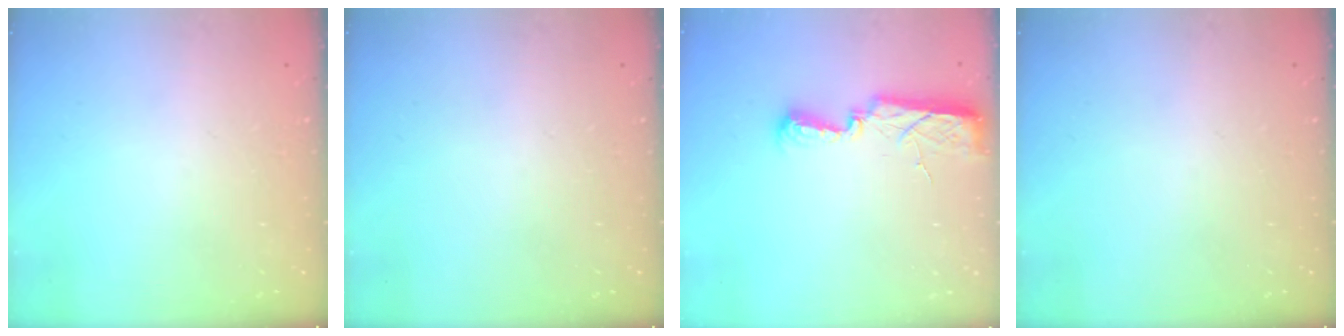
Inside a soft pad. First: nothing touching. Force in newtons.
{"total": 0.0}
{"total": 10.7, "press": 9.0, "slide": 5.8}
{"total": 0.0}